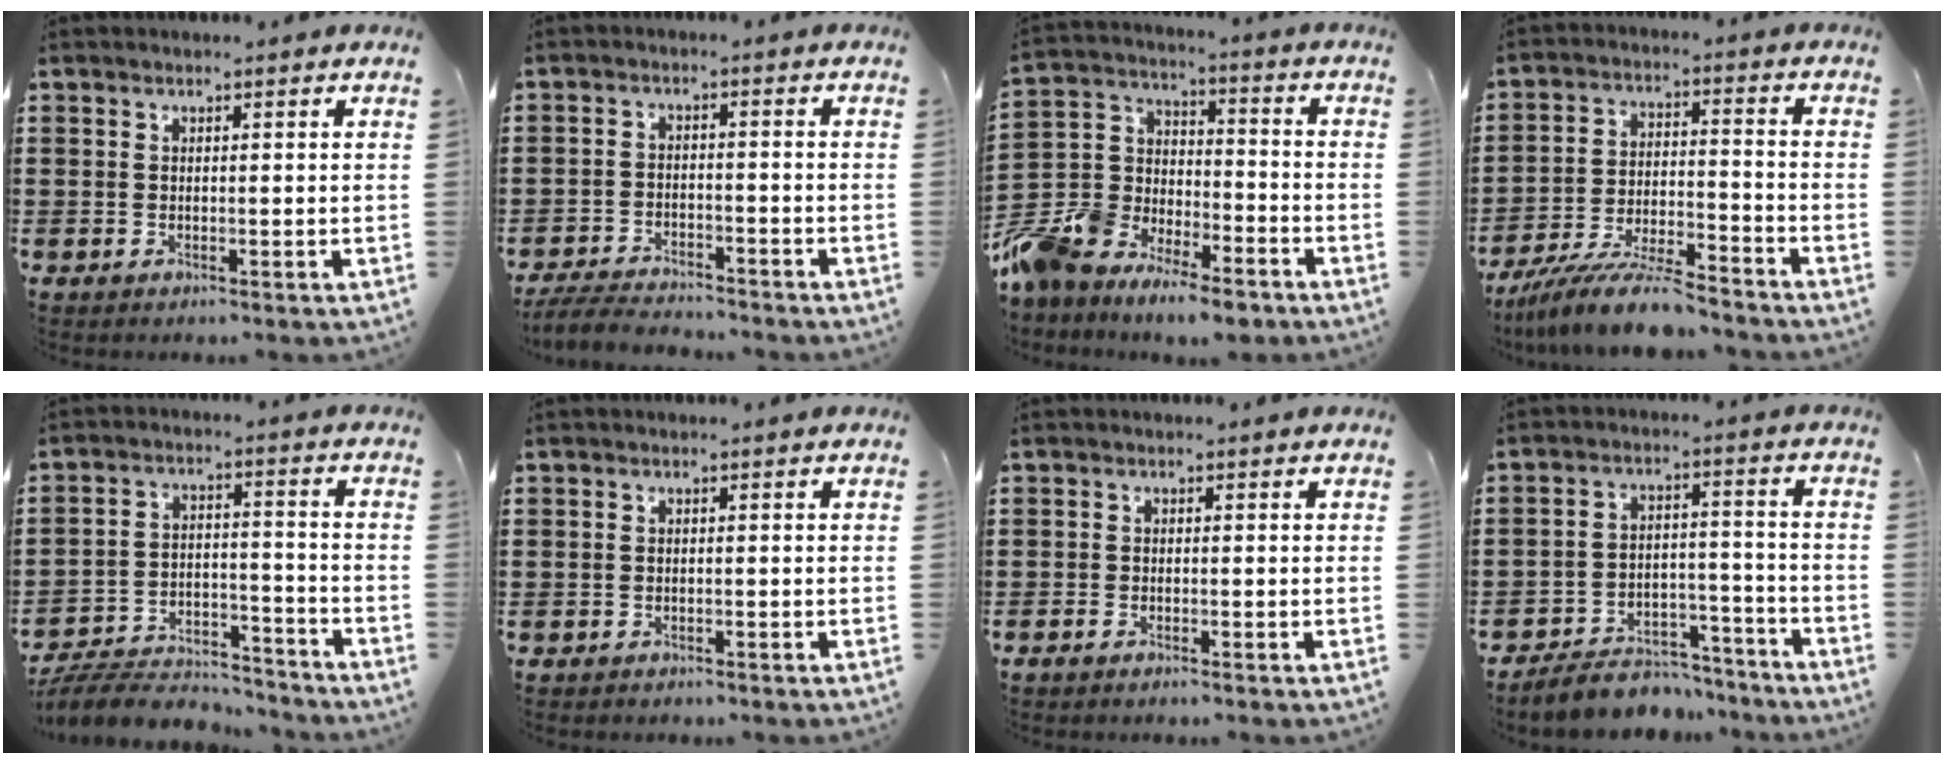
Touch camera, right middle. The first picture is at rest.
{"total": 4.6, "force": [-4.5, 0.6, 0.6], "torque": [-0.015, 0.005, -0.092]}
{"total": 9.9, "force": [-9.1, 3.6, 1.6], "torque": [-0.069, 0.016, -0.185]}
{"total": 9.9, "force": [-8.9, 0.7, 4.2], "torque": [-0.076, 0.014, -0.171]}
{"total": 7.4, "force": [-7.1, 1.3, 1.5], "torque": [-0.028, 0.017, -0.140]}
{"total": 1.0, "force": [-0.8, 0.5, -0.2], "torque": [0.001, 0.003, -0.018]}
{"total": 0.8, "force": [-0.8, 0.0, 0.2], "torque": [-0.008, -0.004, -0.015]}
{"total": 6.3, "force": [-6.0, 1.7, 1.1], "torque": [-0.015, 0.019, -0.113]}